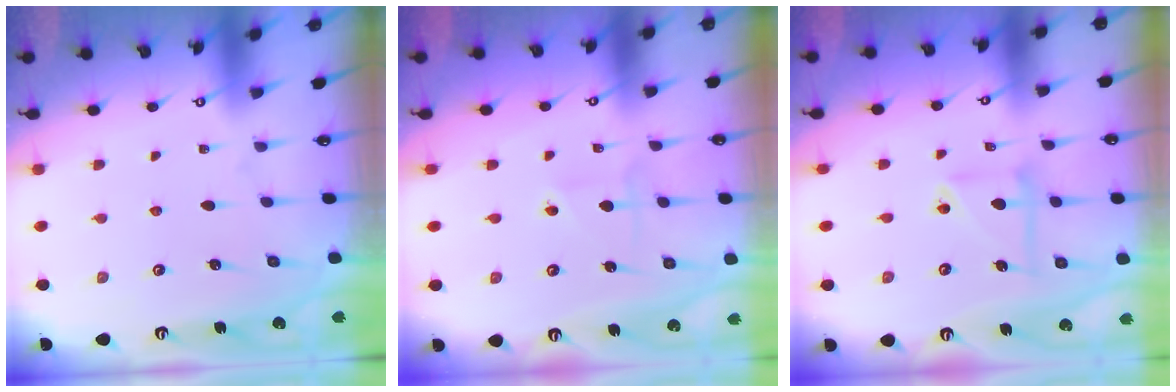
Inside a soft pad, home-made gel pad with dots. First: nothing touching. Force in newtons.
{"total": 3.2, "press": 3.2, "slide": 0.3}
{"total": 8.2, "press": 8.1, "slide": 1.3}